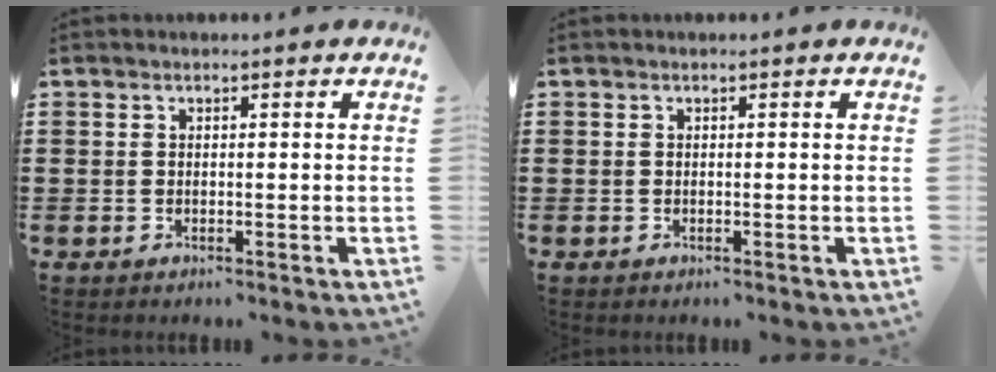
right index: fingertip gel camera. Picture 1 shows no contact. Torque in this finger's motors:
{"motor_torque": [0.56, 0.96, 0.01, 0.00]}